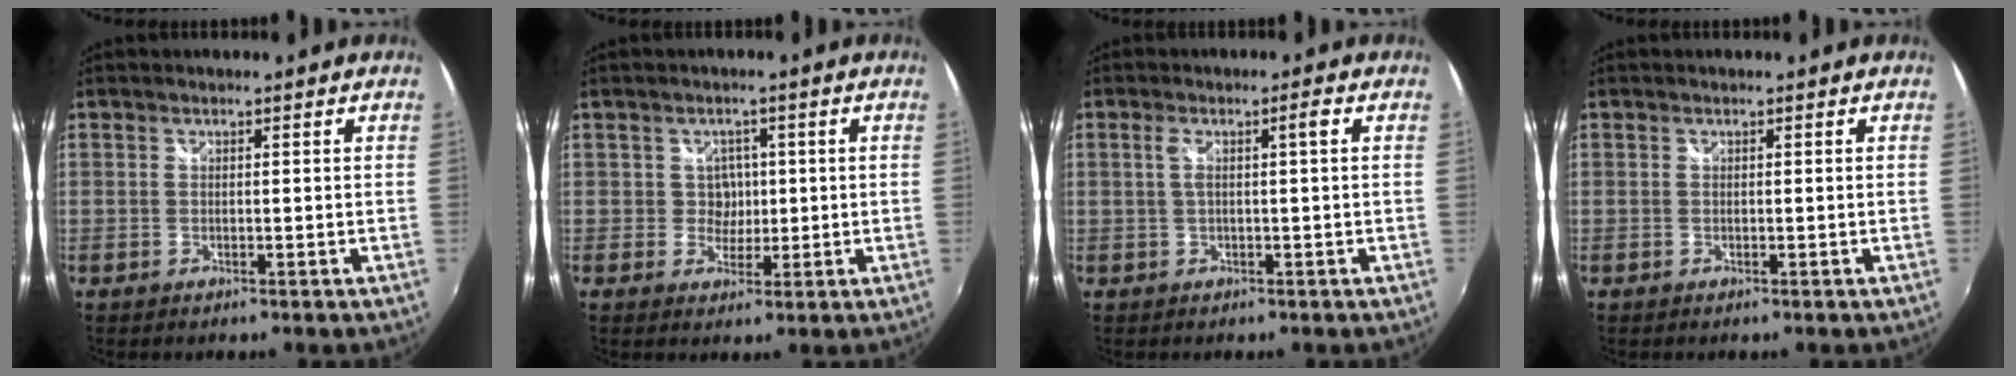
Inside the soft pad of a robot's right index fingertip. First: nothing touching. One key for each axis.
{"total": 2.9, "fx": 0.0, "fy": 2.9, "fz": 0.3, "tx": -0.003, "ty": 0.011, "tz": 0.001}
{"total": 2.6, "fx": 0.1, "fy": -0.1, "fz": 2.6, "tx": -0.046, "ty": 0.006, "tz": 0.006}
{"total": 0.0}